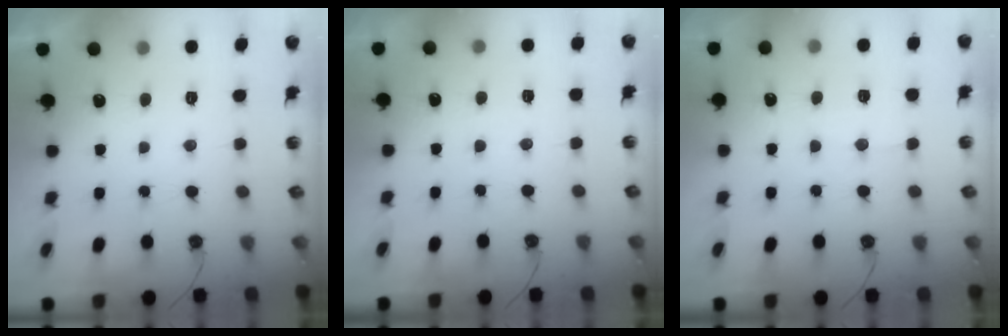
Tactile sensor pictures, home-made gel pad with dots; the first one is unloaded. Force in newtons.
{"total": 2.8, "press": 2.8, "slide": 0.4}
{"total": 7.1, "press": 7.1, "slide": 0.5}